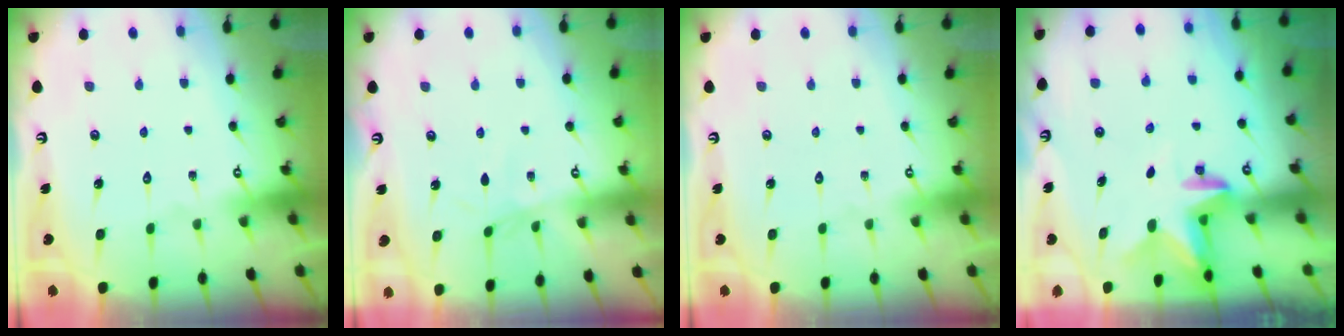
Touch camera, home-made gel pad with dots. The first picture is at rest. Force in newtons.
{"total": 1.7, "press": 1.7, "slide": 0.2}
{"total": 0.0}
{"total": 2.8, "press": 2.7, "slide": 0.6}